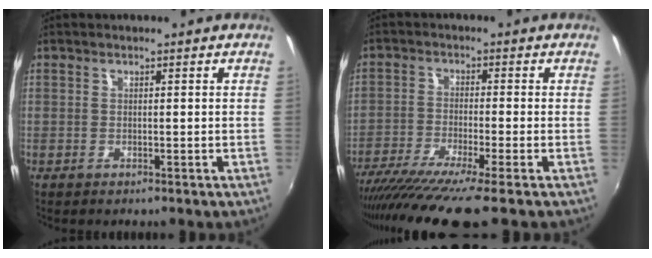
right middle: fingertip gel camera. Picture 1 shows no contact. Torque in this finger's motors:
{"motor_torque": [1.16, -0.98, 0.38, 0.21]}